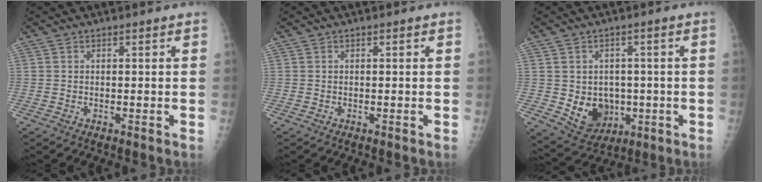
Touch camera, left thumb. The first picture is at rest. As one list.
[{"total": 0.0}, {"total": 9.2, "force": [-1.4, 7.6, 5.1], "torque": [-0.044, 0.001, -0.002]}]